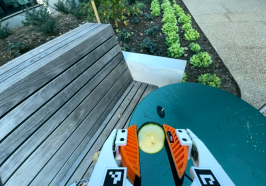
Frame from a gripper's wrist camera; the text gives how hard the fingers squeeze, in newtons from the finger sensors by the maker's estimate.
{"total": 11.8, "left": 12.3, "right": 11.4}